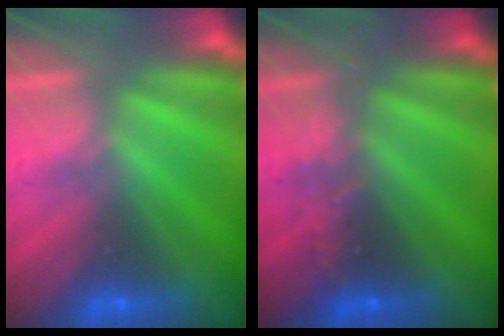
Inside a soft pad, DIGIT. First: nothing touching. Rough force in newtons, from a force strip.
{"total": 2.5}